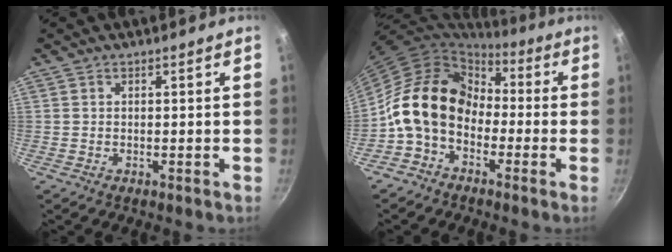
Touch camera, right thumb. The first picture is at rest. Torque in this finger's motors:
{"motor_torque": [2.04, 2.97, 1.32, -1.45, 0.20]}